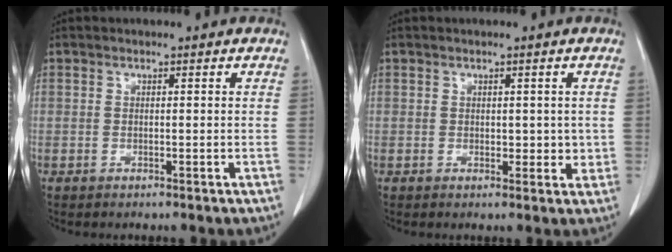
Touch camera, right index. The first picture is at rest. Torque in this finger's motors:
{"motor_torque": [-0.19, 0.34, -0.05, 0.01]}